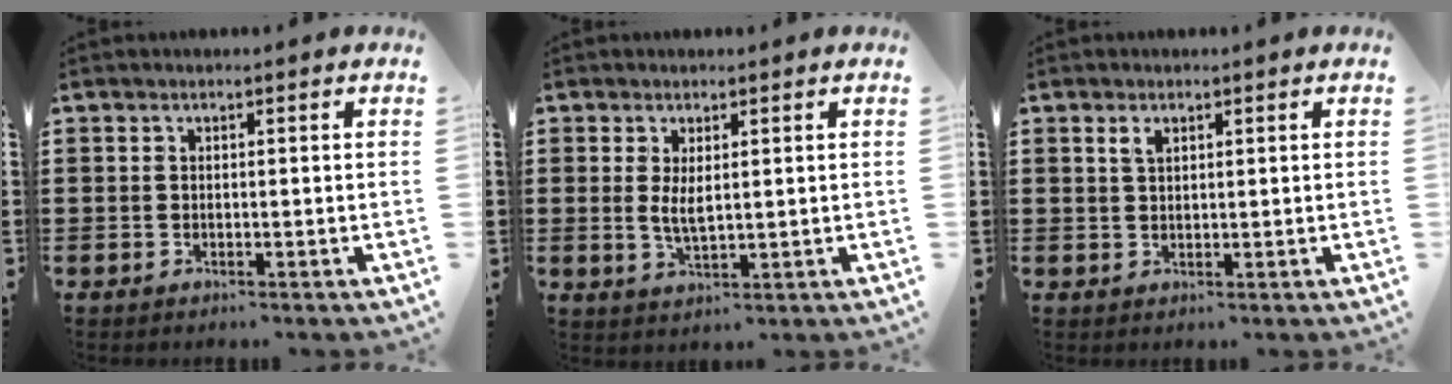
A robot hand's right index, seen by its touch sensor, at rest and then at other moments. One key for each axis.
{"total": 3.2, "fx": 0.7, "fy": 1.2, "fz": 2.9, "tx": -0.049, "ty": 0.000, "tz": 0.010}
{"total": 1.5, "fx": 0.9, "fy": 0.8, "fz": 1.0, "tx": -0.024, "ty": 0.004, "tz": 0.015}